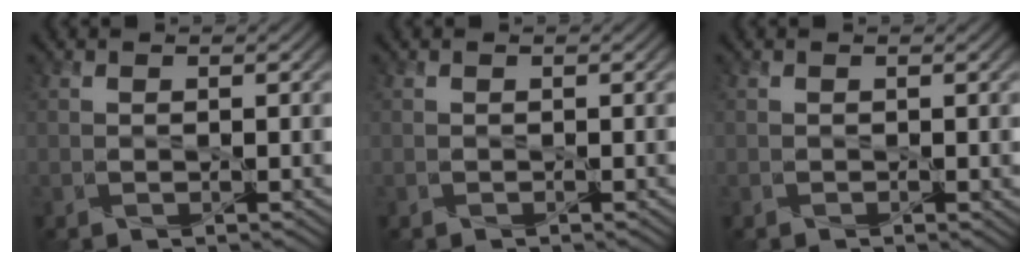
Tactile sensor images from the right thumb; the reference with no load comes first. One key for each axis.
{"total": 0.0}
{"total": 0.0}